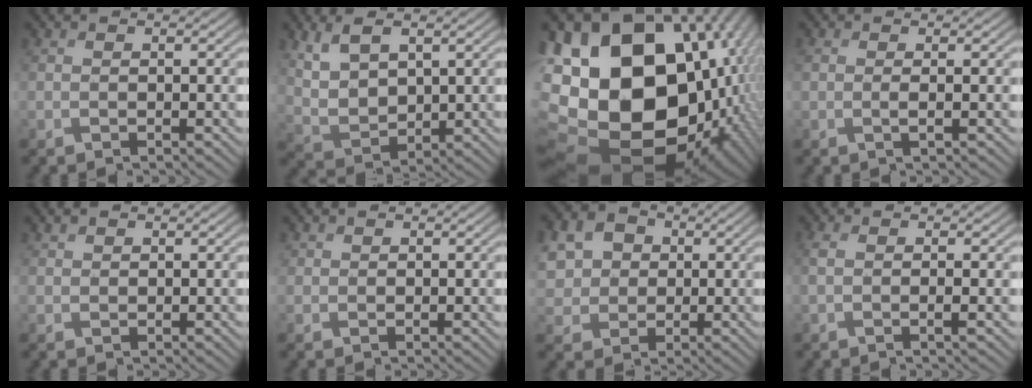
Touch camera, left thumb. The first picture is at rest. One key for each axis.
{"total": 6.8, "fx": 4.0, "fy": 3.2, "fz": 4.5, "tx": -0.108, "ty": -0.004, "tz": 0.089}
{"total": 24.4, "fx": 1.3, "fy": 17.9, "fz": 16.6, "tx": -0.360, "ty": -0.038, "tz": 0.040}
{"total": 1.0, "fx": 0.4, "fy": -0.4, "fz": 0.8, "tx": -0.018, "ty": 0.001, "tz": 0.006}
{"total": 1.2, "fx": 1.0, "fy": 0.6, "fz": 0.1, "tx": 0.000, "ty": 0.002, "tz": 0.018}
{"total": 0.9, "fx": 0.7, "fy": 0.5, "fz": -0.1, "tx": 0.007, "ty": 0.000, "tz": 0.010}
{"total": 8.6, "fx": 2.0, "fy": 7.4, "fz": 3.8, "tx": -0.126, "ty": 0.019, "tz": 0.028}
{"total": 1.7, "fx": 0.3, "fy": -0.1, "fz": 1.7, "tx": -0.036, "ty": 0.000, "tz": 0.003}